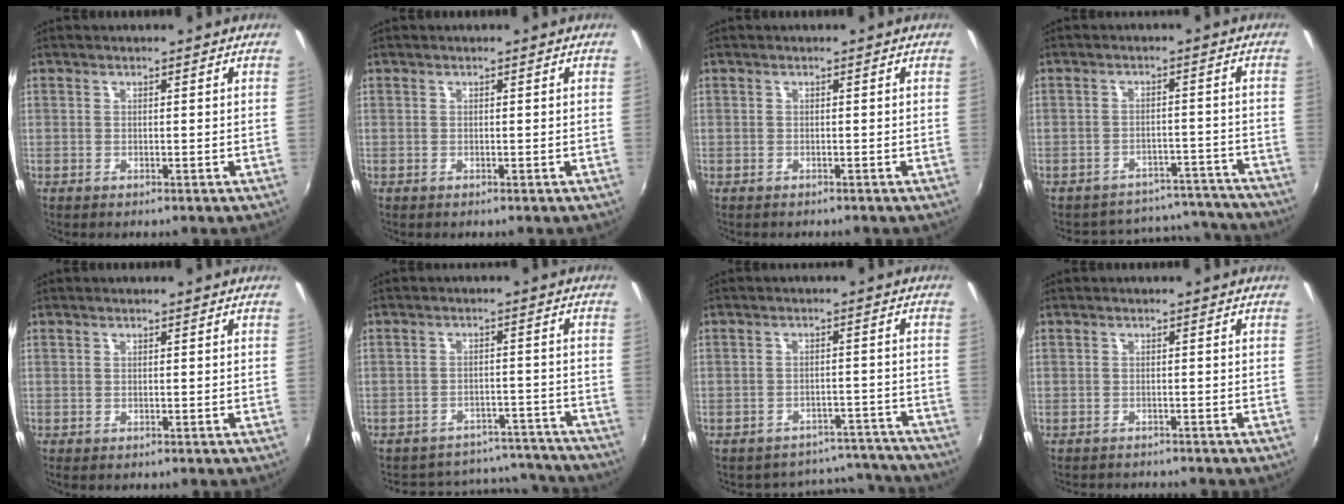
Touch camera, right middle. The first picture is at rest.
{"total": 0.0}
{"total": 0.7, "force": [-0.6, 0.4, -0.1], "torque": [-0.002, 0.001, -0.009]}
{"total": 15.0, "force": [-13.7, 5.6, 2.4], "torque": [-0.048, 0.048, -0.156]}
{"total": 0.0}
{"total": 16.1, "force": [-14.5, 6.0, 3.3], "torque": [-0.069, 0.046, -0.167]}
{"total": 12.8, "force": [-11.8, 4.9, 1.2], "torque": [-0.022, 0.048, -0.132]}
{"total": 2.4, "force": [-2.2, 1.0, 0.0], "torque": [-0.007, 0.003, -0.037]}